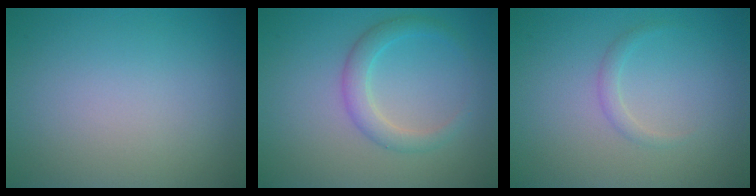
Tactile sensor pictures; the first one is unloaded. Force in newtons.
{"total": 2.5, "press": 2.5, "slide": 0.1}
{"total": 1.0, "press": 1.0, "slide": 0.0}